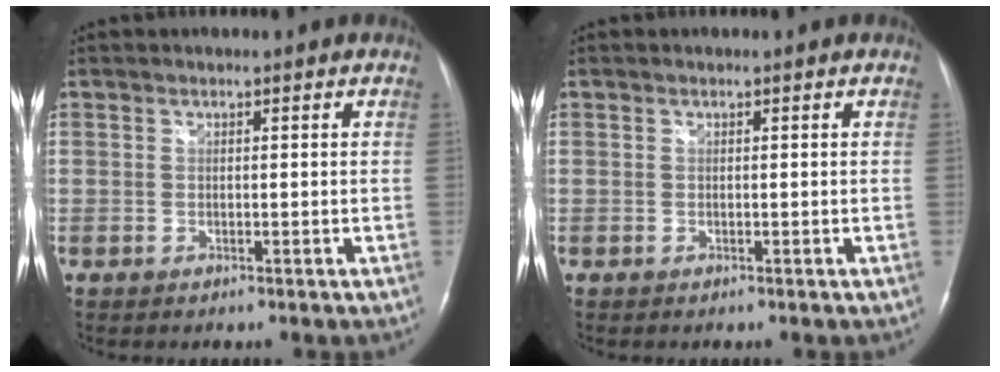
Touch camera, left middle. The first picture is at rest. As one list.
[{"total": 0.0}]